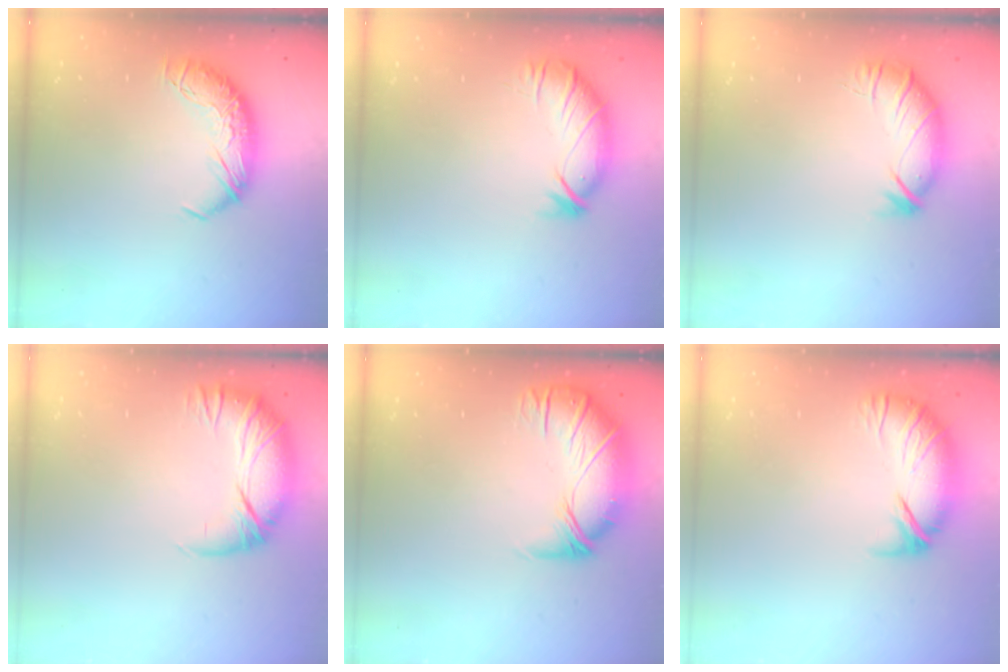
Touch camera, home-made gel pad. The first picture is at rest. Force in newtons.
{"total": 3.0, "press": 2.5, "slide": 1.7}
{"total": 3.2, "press": 2.5, "slide": 2.0}
{"total": 3.1, "press": 1.9, "slide": 2.5}
{"total": 2.6, "press": 1.0, "slide": 2.4}
{"total": 4.2, "press": 3.5, "slide": 2.2}